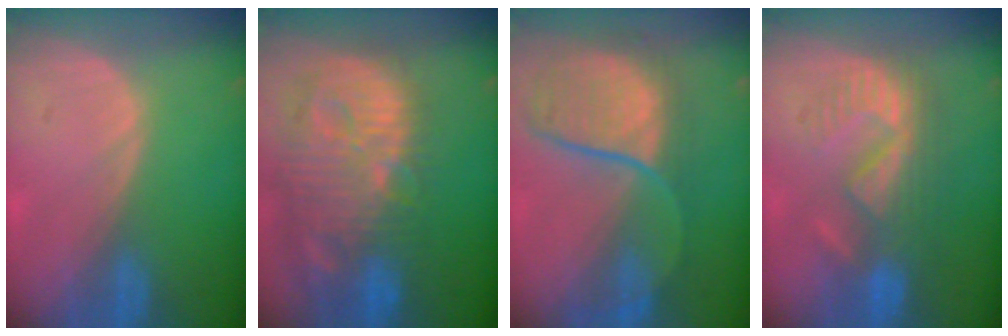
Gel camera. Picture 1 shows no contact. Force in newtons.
{"total": 14.5, "press": 12.7, "slide": 7.1}
{"total": 9.8, "press": 9.1, "slide": 3.4}
{"total": 8.7, "press": 8.2, "slide": 3.0}